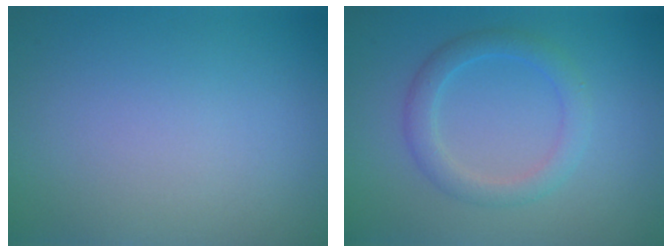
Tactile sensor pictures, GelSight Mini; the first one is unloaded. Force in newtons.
{"total": 2.7, "press": 2.7, "slide": 0.1}